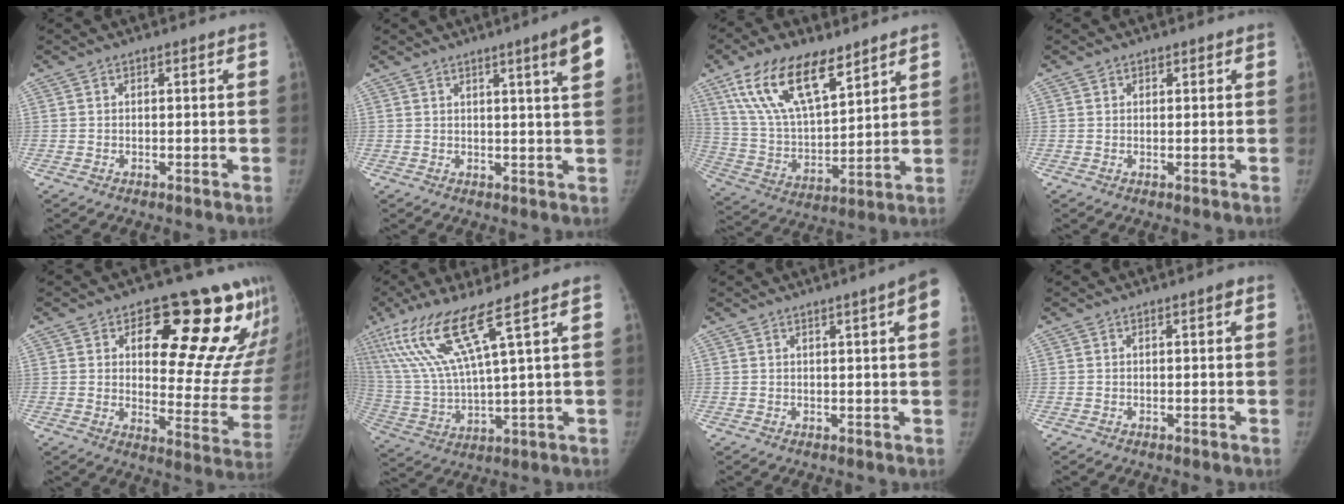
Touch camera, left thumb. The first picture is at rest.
{"total": 8.0, "force": [3.8, 0.0, 7.1], "torque": [-0.088, -0.015, 0.044]}
{"total": 18.3, "force": [11.2, 7.8, 12.2], "torque": [-0.195, -0.043, 0.217]}
{"total": 0.8, "force": [0.5, 0.7, 0.0], "torque": [0.010, -0.002, 0.004]}
{"total": 22.9, "force": [12.7, 9.9, 16.4], "torque": [-0.151, -0.063, 0.172]}
{"total": 14.9, "force": [8.2, 0.8, 12.4], "torque": [-0.283, -0.033, 0.169]}
{"total": 6.5, "force": [2.8, 0.0, 5.8], "torque": [-0.064, 0.002, 0.030]}
{"total": 0.6, "force": [0.2, 0.2, 0.6], "torque": [-0.012, 0.001, 0.001]}